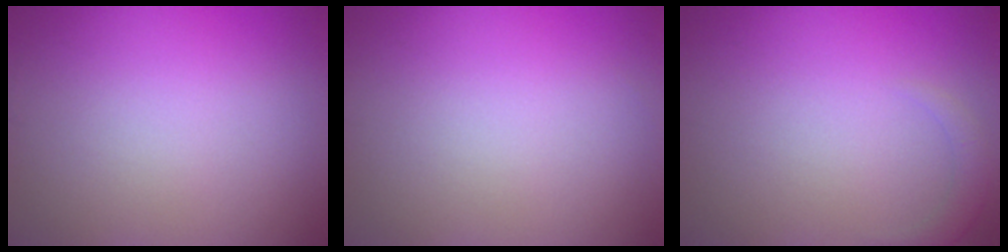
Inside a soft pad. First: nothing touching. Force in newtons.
{"total": 0.0}
{"total": 1.3, "press": 1.3, "slide": 0.2}